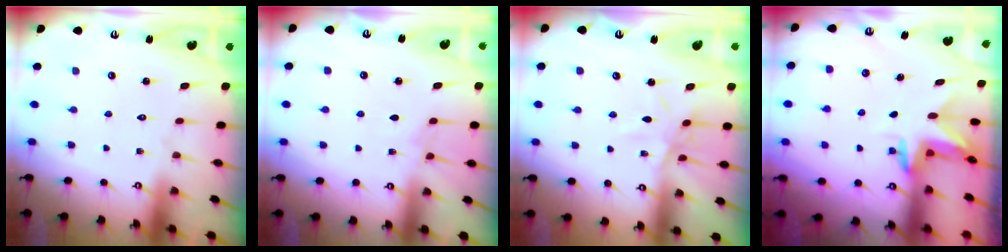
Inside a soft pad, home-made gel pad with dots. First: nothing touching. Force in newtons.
{"total": 2.3, "press": 2.3, "slide": 0.4}
{"total": 6.4, "press": 6.3, "slide": 0.7}
{"total": 2.6, "press": 2.6, "slide": 0.1}